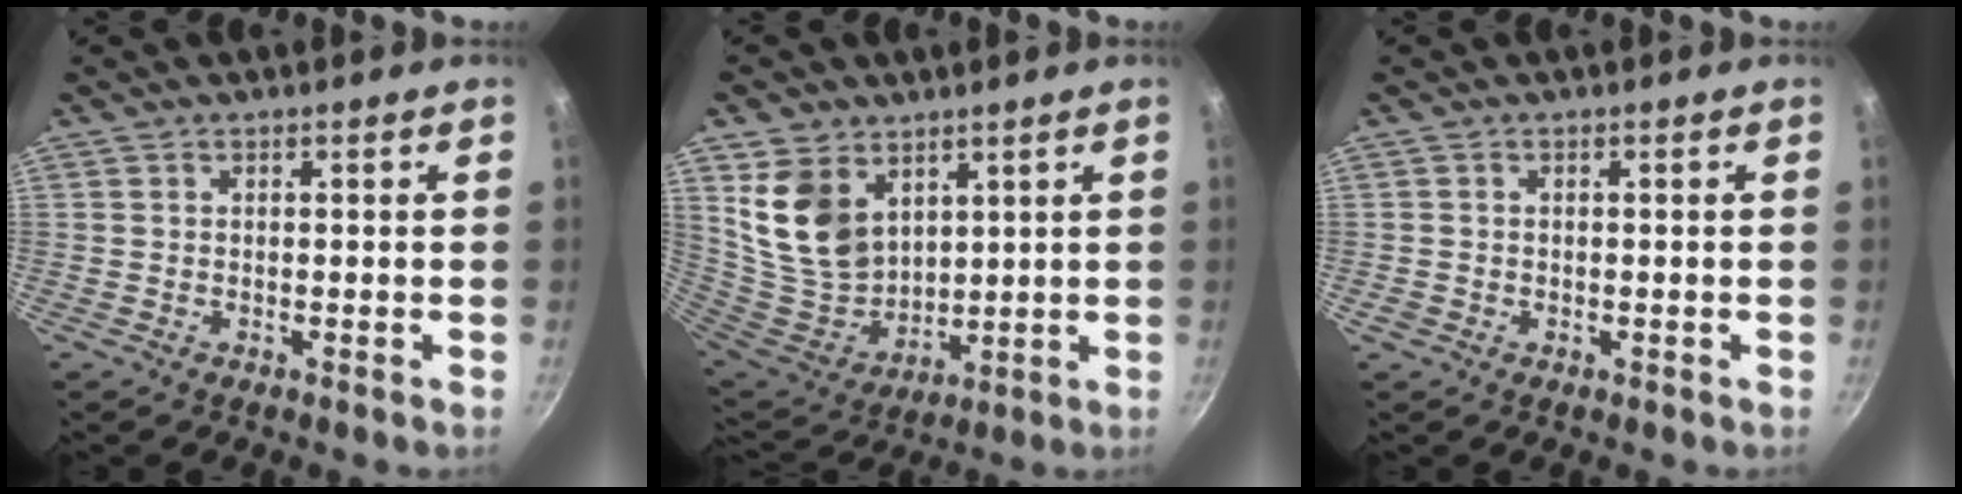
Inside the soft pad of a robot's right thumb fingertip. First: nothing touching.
{"total": 13.9, "force": [6.3, 9.8, 7.6], "torque": [-0.120, -0.043, 0.140]}
{"total": 0.9, "force": [-0.3, 0.7, 0.4], "torque": [-0.007, 0.001, -0.006]}